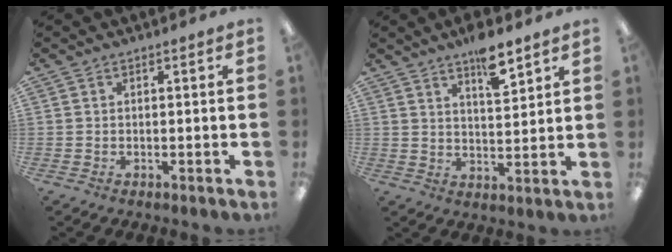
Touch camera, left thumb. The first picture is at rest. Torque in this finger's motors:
{"motor_torque": [0.82, 0.46, 0.00, 0.00, 0.07]}